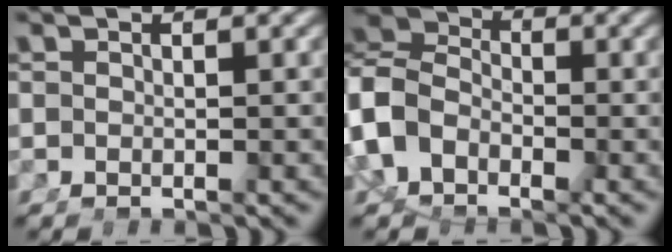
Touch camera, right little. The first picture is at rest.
{"total": 11.1, "force": [-0.7, 10.0, 4.9], "torque": [-0.135, -0.022, -0.020]}